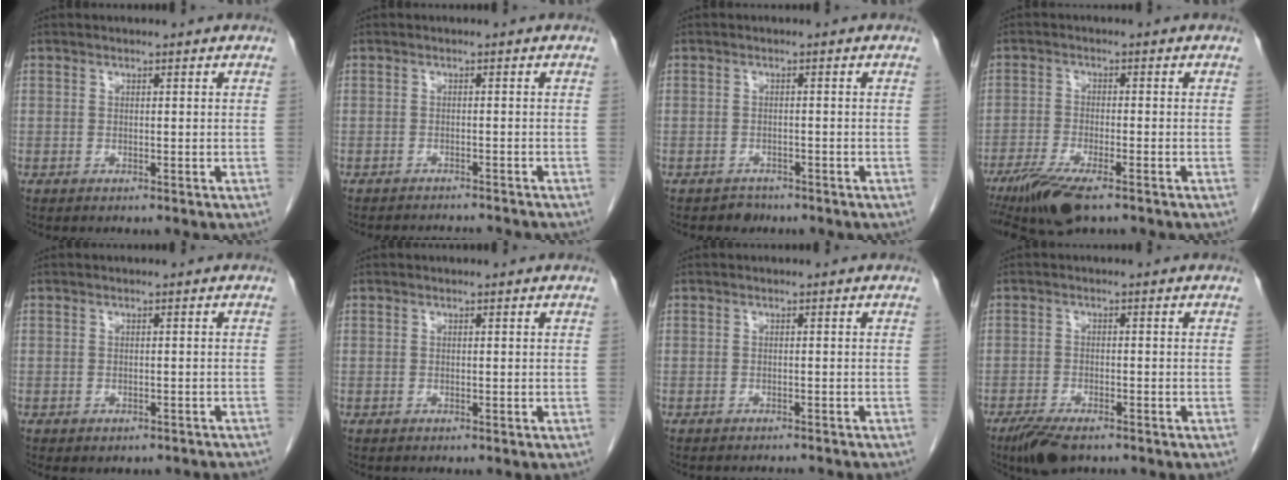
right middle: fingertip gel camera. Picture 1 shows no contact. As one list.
[{"total": 6.6, "force": [-6.4, 0.5, 1.5], "torque": [-0.015, -0.002, -0.078]}, {"total": 1.7, "force": [-1.3, 1.0, -0.2], "torque": [-0.002, 0.002, -0.022]}, {"total": 8.4, "force": [-5.8, 1.7, 5.9], "torque": [-0.105, -0.020, -0.099]}, {"total": 4.4, "force": [-3.7, 1.9, 1.4], "torque": [-0.011, 0.007, -0.038]}, {"total": 0.0}, {"total": 4.8, "force": [-4.6, 0.5, 1.2], "torque": [-0.010, -0.008, -0.052]}, {"total": 5.7, "force": [-4.3, 1.8, 3.3], "torque": [-0.059, -0.009, -0.073]}]